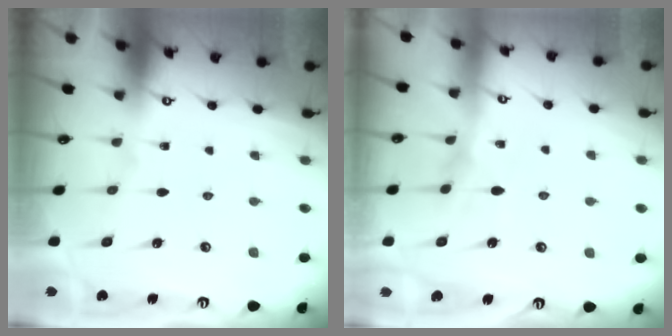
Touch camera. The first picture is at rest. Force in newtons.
{"total": 6.8, "press": 6.8, "slide": 0.8}